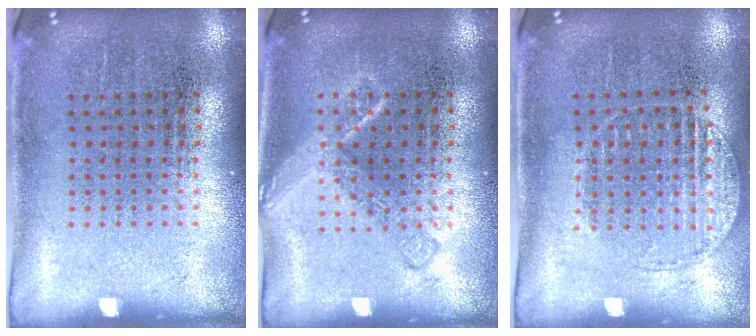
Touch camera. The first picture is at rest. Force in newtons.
{"total": 1.5, "press": 1.5, "slide": 0.2}
{"total": 1.1, "press": 1.1, "slide": 0.2}